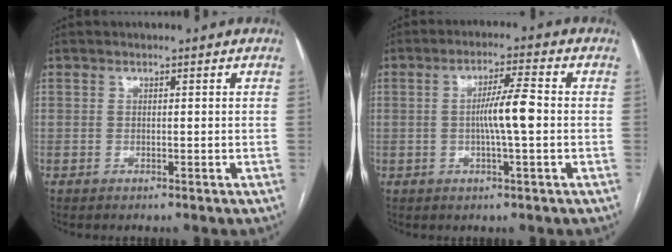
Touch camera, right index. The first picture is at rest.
{"total": 6.0, "force": [-0.4, 0.1, 6.0], "torque": [-0.108, 0.005, -0.010]}